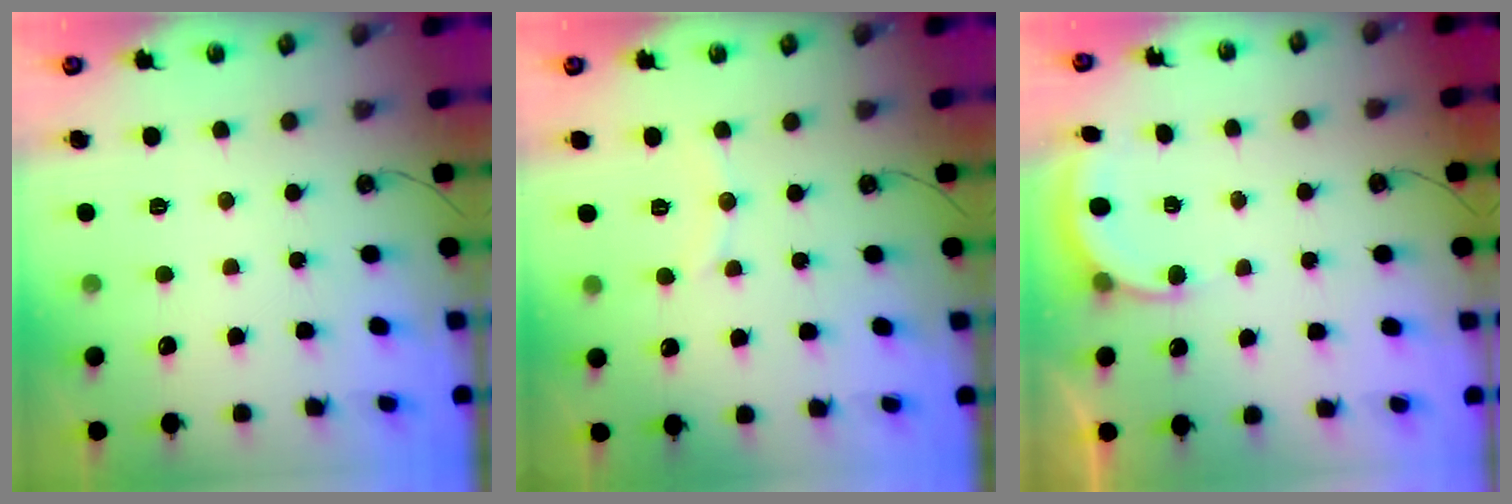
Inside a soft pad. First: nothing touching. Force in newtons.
{"total": 4.3, "press": 4.3, "slide": 0.4}
{"total": 3.5, "press": 3.1, "slide": 1.6}